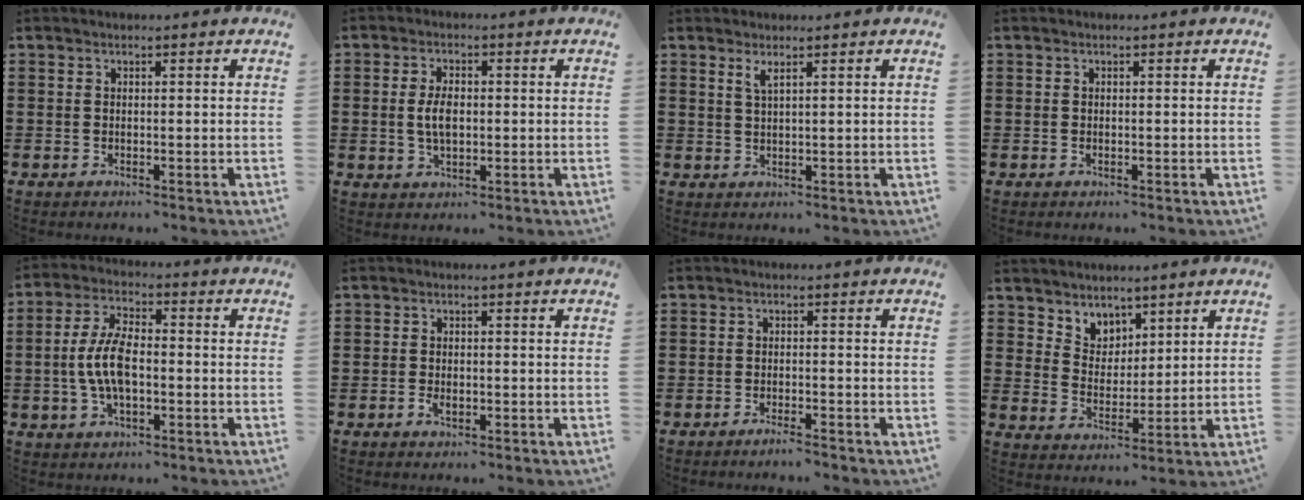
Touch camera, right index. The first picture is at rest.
{"total": 4.4, "force": [0.1, 2.2, 3.8], "torque": [-0.089, 0.001, -0.004]}
{"total": 1.7, "force": [1.1, 0.2, 1.3], "torque": [-0.028, 0.001, 0.019]}
{"total": 0.0}
{"total": 8.0, "force": [-0.9, 3.6, 7.1], "torque": [-0.161, -0.002, -0.023]}
{"total": 1.5, "force": [-0.6, 0.8, 1.1], "torque": [-0.020, -0.001, -0.011]}
{"total": 1.6, "force": [-1.5, 0.0, 0.6], "torque": [-0.012, -0.002, -0.028]}
{"total": 4.8, "force": [3.8, 2.9, -0.6], "torque": [-0.012, -0.007, 0.070]}